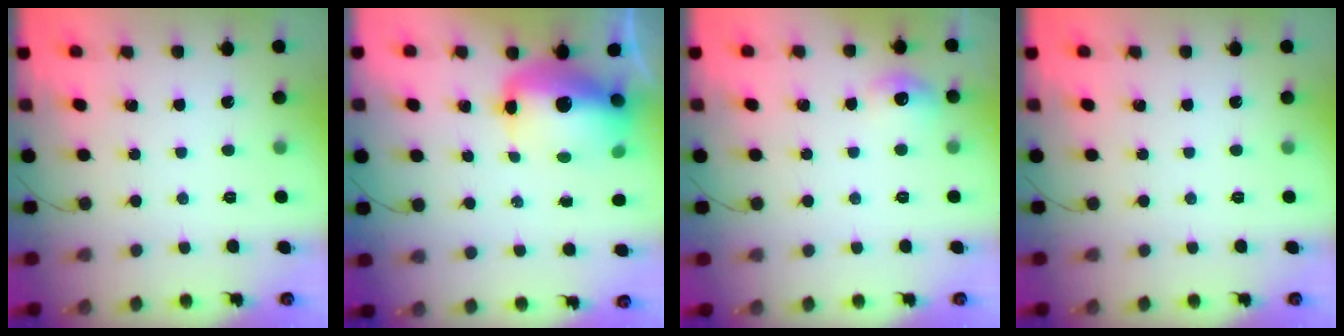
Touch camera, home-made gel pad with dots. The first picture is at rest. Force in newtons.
{"total": 14.9, "press": 14.5, "slide": 3.4}
{"total": 6.3, "press": 6.2, "slide": 1.2}
{"total": 0.0}